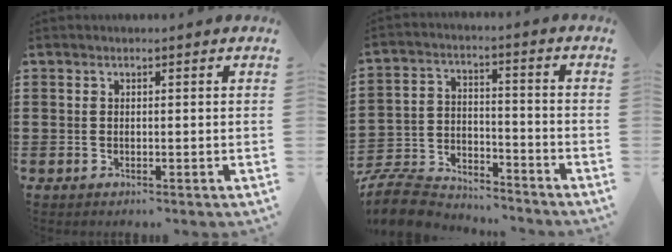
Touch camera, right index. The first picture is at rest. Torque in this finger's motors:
{"motor_torque": [-0.08, 0.65, -1.05, -0.21]}